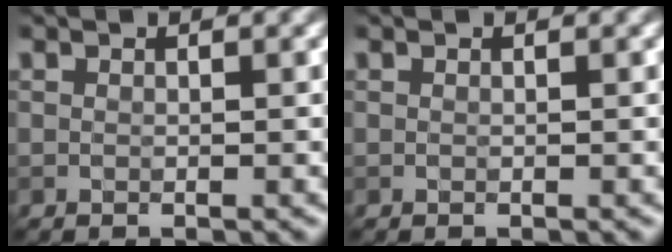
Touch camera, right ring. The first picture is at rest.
{"total": 0.0}